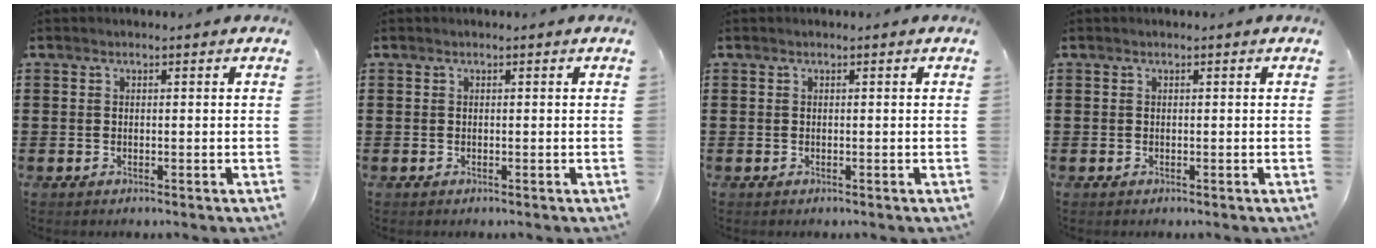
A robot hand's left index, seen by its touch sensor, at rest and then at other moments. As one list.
[{"total": 0.0}, {"total": 0.0}, {"total": 0.0}]